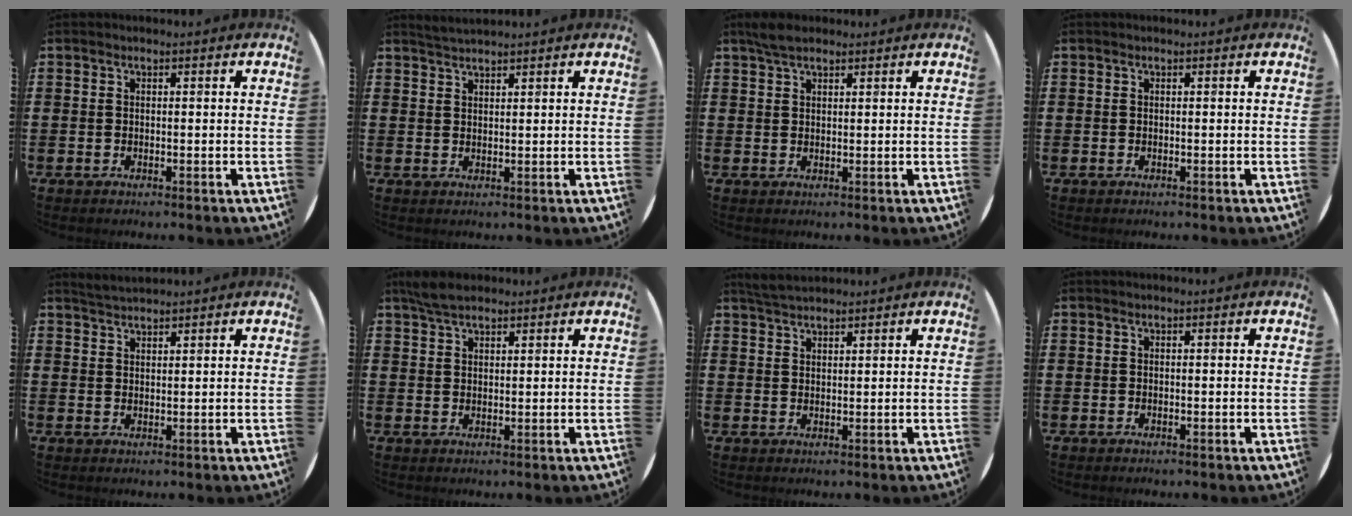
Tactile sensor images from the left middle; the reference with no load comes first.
{"total": 1.8, "force": [1.8, 0.0, 0.3], "torque": [-0.008, 0.003, 0.035]}
{"total": 3.1, "force": [2.4, 1.1, 1.6], "torque": [-0.035, 0.008, 0.045]}
{"total": 0.0}
{"total": 2.2, "force": [2.2, 0.1, 0.3], "torque": [-0.009, 0.000, 0.042]}
{"total": 4.0, "force": [3.3, 1.4, 1.8], "torque": [-0.042, 0.004, 0.062]}
{"total": 3.0, "force": [2.8, 0.6, 0.6], "torque": [-0.019, -0.001, 0.055]}
{"total": 0.0}